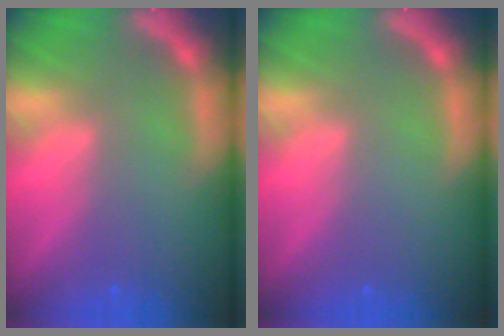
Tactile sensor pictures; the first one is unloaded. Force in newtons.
{"total": 0.0}